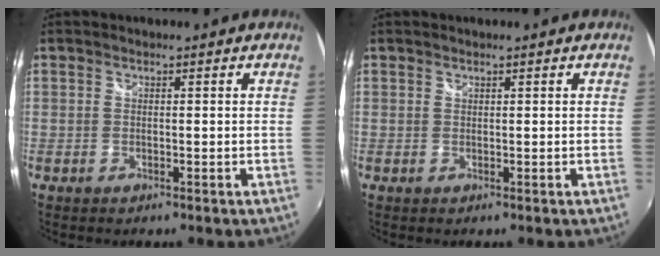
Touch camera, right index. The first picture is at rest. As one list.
[{"total": 0.0}]